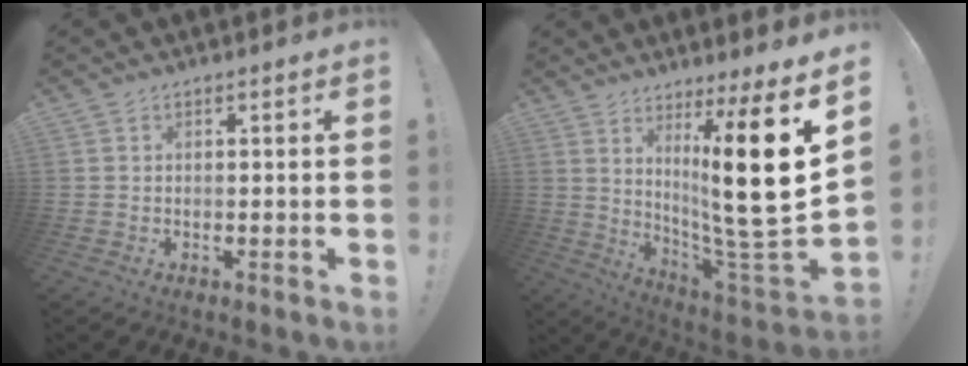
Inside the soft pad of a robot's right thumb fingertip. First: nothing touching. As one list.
[{"total": 21.3, "force": [5.0, 2.1, 20.6], "torque": [-0.329, -0.052, 0.071]}]